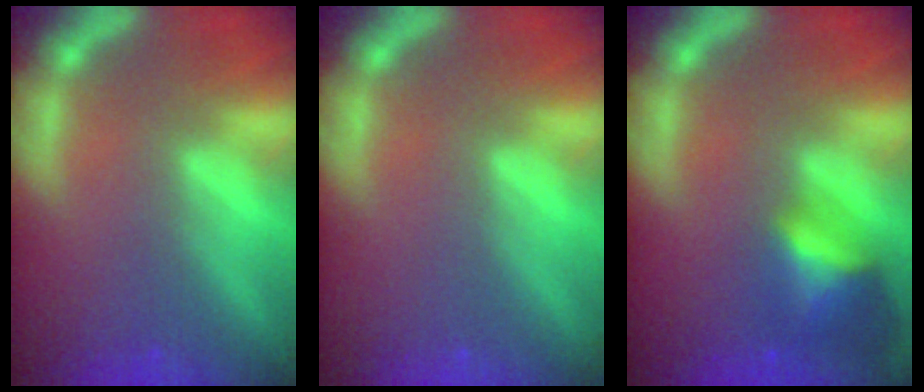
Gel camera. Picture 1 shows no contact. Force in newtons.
{"total": 0.0}
{"total": 4.5}